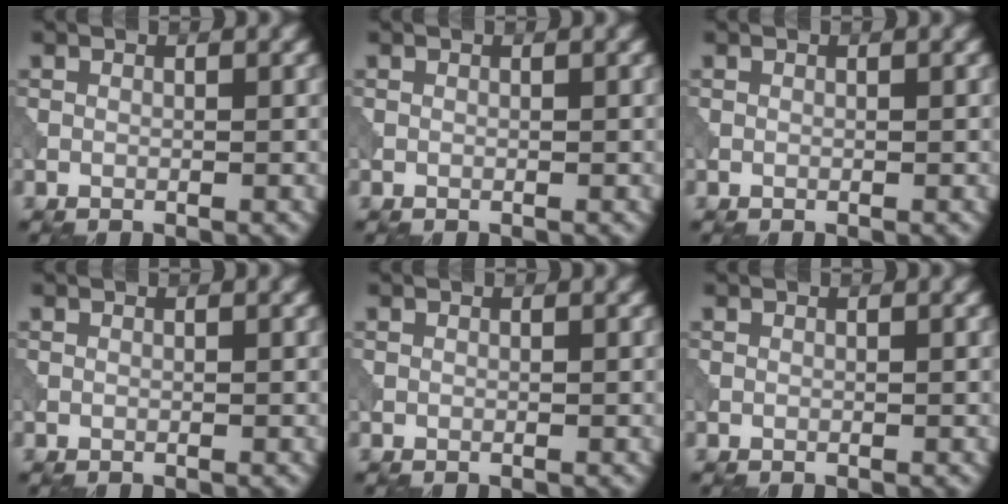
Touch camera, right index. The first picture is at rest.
{"total": 0.0}
{"total": 0.0}
{"total": 0.0}
{"total": 0.0}
{"total": 0.0}